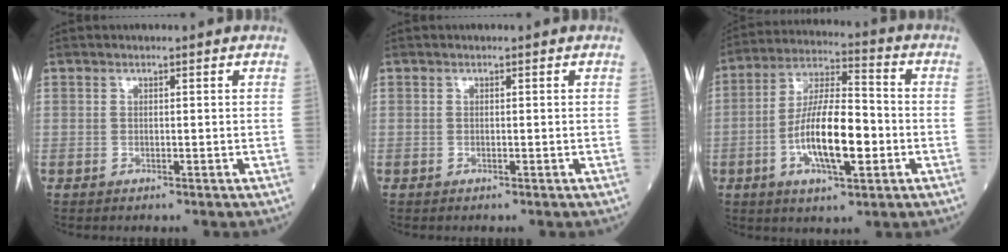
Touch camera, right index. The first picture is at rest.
{"total": 0.0}
{"total": 14.1, "force": [-3.4, 4.2, 13.1], "torque": [-0.255, 0.007, -0.059]}